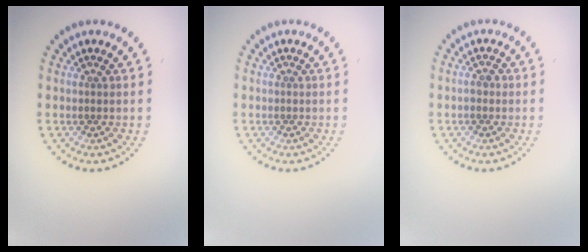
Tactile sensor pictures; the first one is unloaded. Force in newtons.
{"total": 0.0}
{"total": 1.0, "press": 0.9, "slide": 0.4}